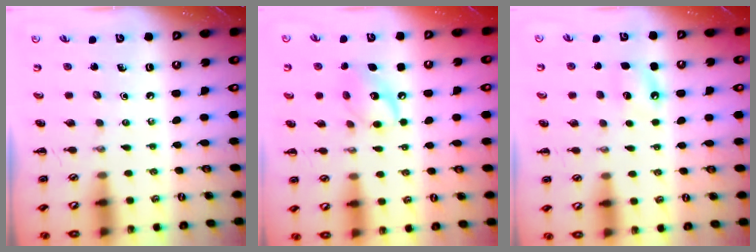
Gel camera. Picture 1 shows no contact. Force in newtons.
{"total": 10.1, "press": 10.0, "slide": 0.6}
{"total": 6.0, "press": 5.8, "slide": 1.6}